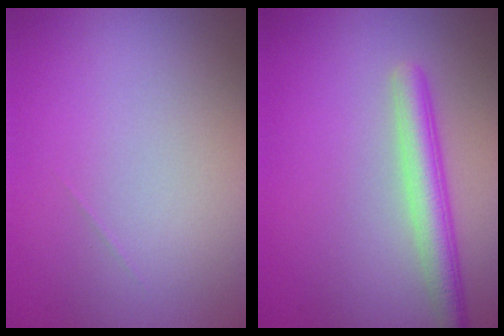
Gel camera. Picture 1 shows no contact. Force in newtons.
{"total": 3.5, "press": 3.5, "slide": 0.1}